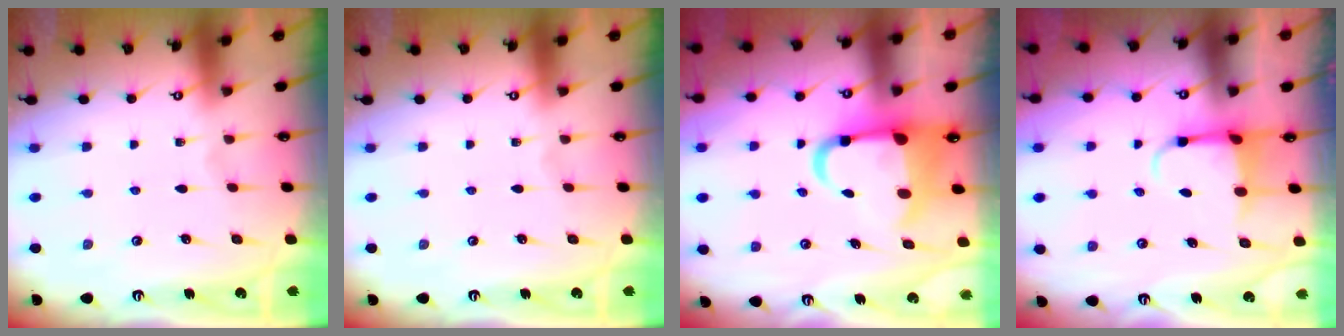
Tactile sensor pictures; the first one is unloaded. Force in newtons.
{"total": 0.0}
{"total": 8.6, "press": 8.4, "slide": 1.9}
{"total": 3.7, "press": 3.6, "slide": 1.0}